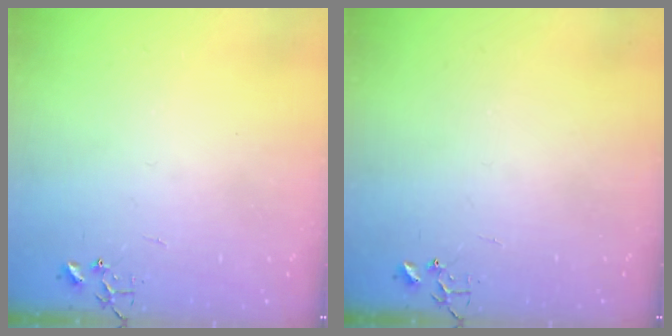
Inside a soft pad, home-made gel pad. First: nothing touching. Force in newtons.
{"total": 0.0}